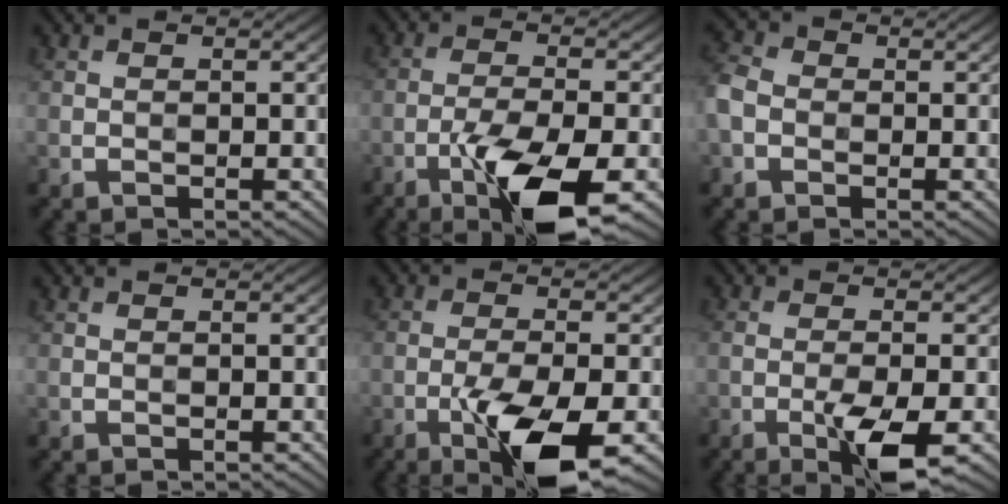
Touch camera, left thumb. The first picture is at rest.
{"total": 10.9, "force": [-5.6, 3.1, 8.8], "torque": [-0.164, -0.011, -0.104]}
{"total": 3.8, "force": [-1.1, 3.1, 1.9], "torque": [-0.060, 0.003, -0.033]}
{"total": 0.0}
{"total": 9.8, "force": [-4.8, 2.8, 8.1], "torque": [-0.153, -0.011, -0.087]}
{"total": 6.4, "force": [-2.9, 1.6, 5.4], "torque": [-0.105, -0.001, -0.050]}